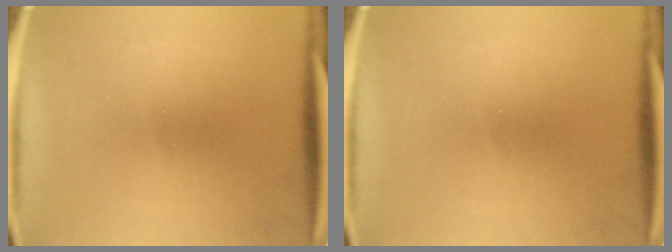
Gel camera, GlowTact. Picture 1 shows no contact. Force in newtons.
{"total": 0.0}